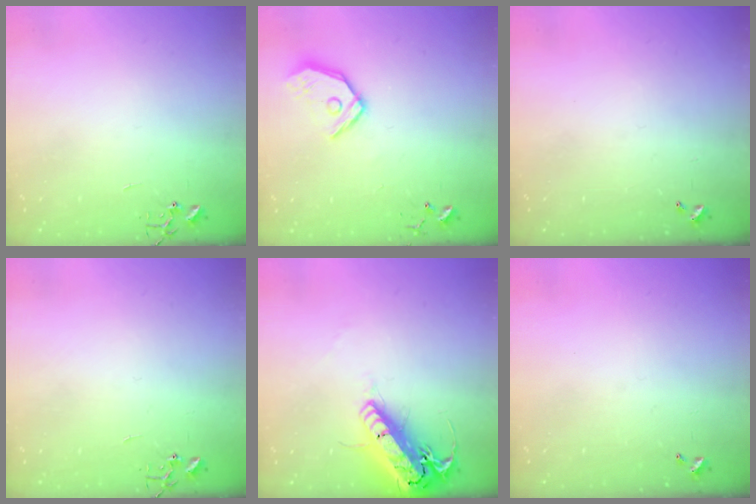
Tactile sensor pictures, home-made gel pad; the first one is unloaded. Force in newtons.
{"total": 12.4, "press": 12.2, "slide": 1.9}
{"total": 0.0}
{"total": 0.0}
{"total": 20.0, "press": 19.6, "slide": 4.1}
{"total": 0.0}